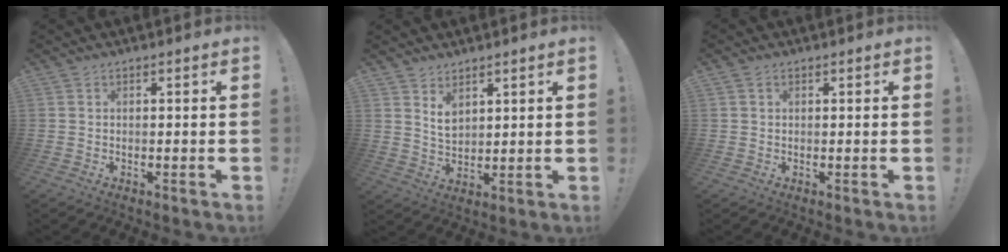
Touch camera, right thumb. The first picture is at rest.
{"total": 5.5, "force": [3.7, 3.4, 2.3], "torque": [-0.028, -0.027, 0.066]}
{"total": 1.0, "force": [0.5, 0.8, 0.3], "torque": [0.002, -0.002, 0.008]}